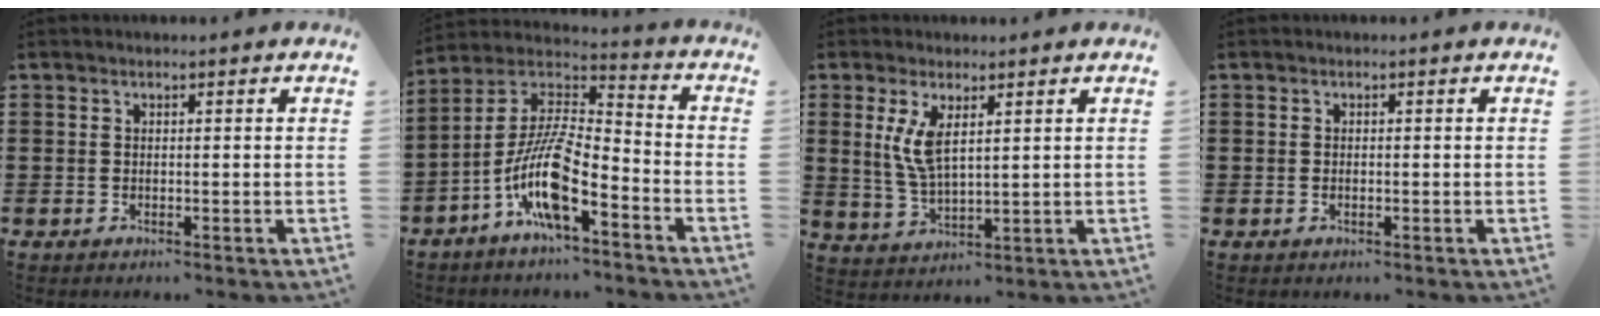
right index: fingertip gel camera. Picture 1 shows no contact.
{"total": 11.4, "force": [-6.2, 2.8, 9.2], "torque": [-0.216, -0.021, -0.127]}
{"total": 5.8, "force": [2.1, 2.3, 4.9], "torque": [-0.111, 0.001, 0.034]}
{"total": 0.6, "force": [-0.2, 0.1, 0.6], "torque": [-0.014, -0.007, -0.001]}